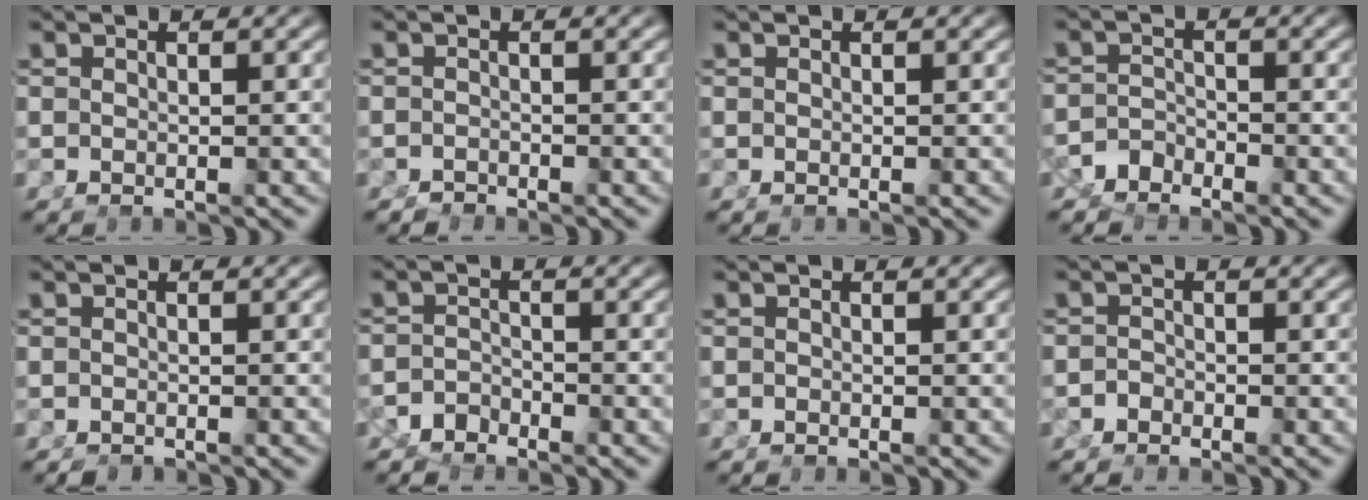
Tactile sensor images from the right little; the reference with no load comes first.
{"total": 1.2, "force": [-0.9, -0.7, -0.4], "torque": [0.006, -0.011, -0.011]}
{"total": 0.0}
{"total": 2.8, "force": [-2.5, 1.3, 0.2], "torque": [-0.008, -0.011, -0.040]}
{"total": 0.9, "force": [-0.6, -0.7, -0.2], "torque": [0.003, -0.007, -0.006]}
{"total": 2.5, "force": [-2.4, 0.7, -0.1], "torque": [0.001, -0.014, -0.037]}
{"total": 0.7, "force": [-0.1, -0.7, -0.1], "torque": [0.004, -0.002, 0.000]}
{"total": 1.2, "force": [-1.1, -0.1, -0.3], "torque": [0.008, -0.010, -0.017]}